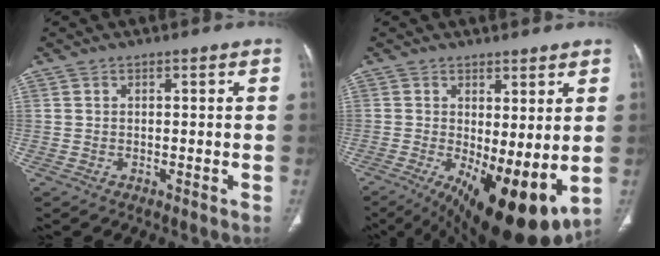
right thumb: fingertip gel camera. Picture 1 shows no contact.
{"total": 14.8, "force": [-2.2, 5.5, 13.6], "torque": [-0.216, -0.028, -0.012]}